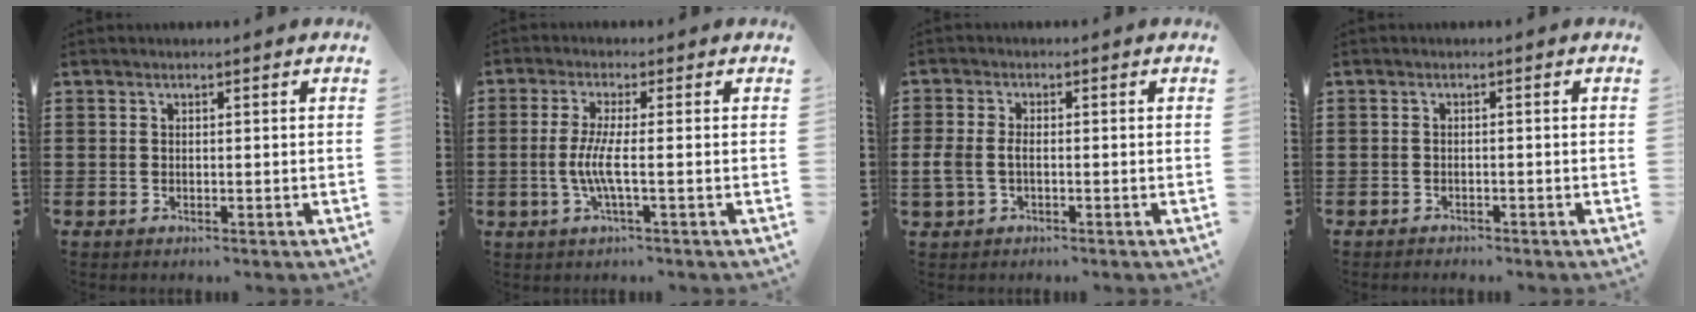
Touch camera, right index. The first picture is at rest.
{"total": 5.0, "force": [-0.9, 0.3, 4.9], "torque": [-0.110, -0.010, -0.026]}
{"total": 2.6, "force": [-0.6, 1.6, 2.0], "torque": [-0.055, -0.007, -0.015]}
{"total": 0.8, "force": [-0.8, 0.2, -0.1], "torque": [-0.001, 0.002, -0.017]}